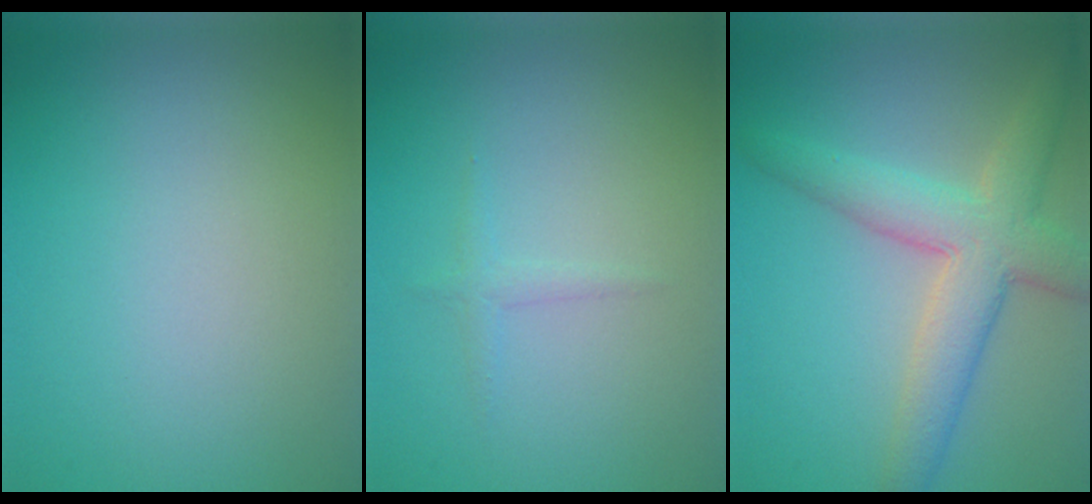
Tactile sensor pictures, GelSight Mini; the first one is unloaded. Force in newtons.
{"total": 0.9, "press": 0.9, "slide": 0.0}
{"total": 6.1, "press": 6.1, "slide": 0.4}